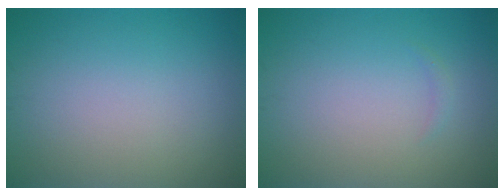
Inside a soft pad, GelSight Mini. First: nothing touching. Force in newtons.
{"total": 0.5, "press": 0.5, "slide": 0.1}